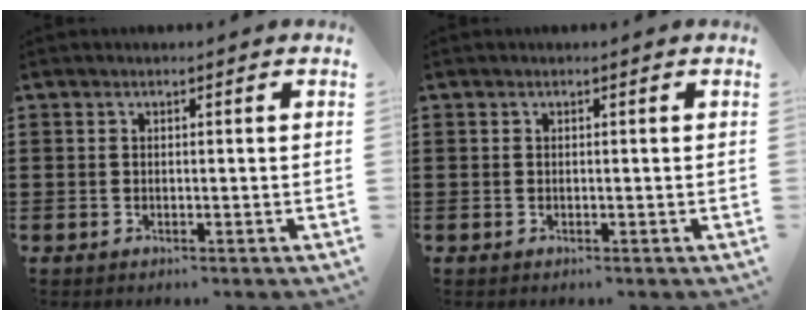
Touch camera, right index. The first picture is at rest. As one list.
[{"total": 0.0}]